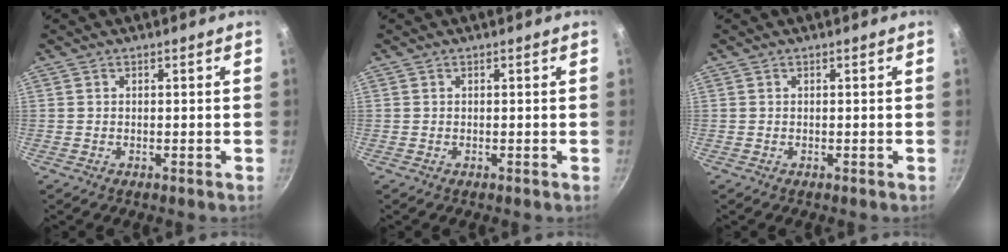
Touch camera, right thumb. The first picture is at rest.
{"total": 0.0}
{"total": 0.0}